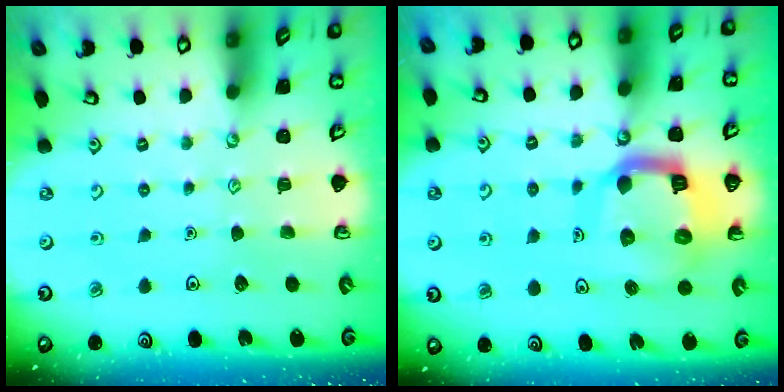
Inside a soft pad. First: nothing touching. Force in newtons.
{"total": 14.3, "press": 14.2, "slide": 1.8}